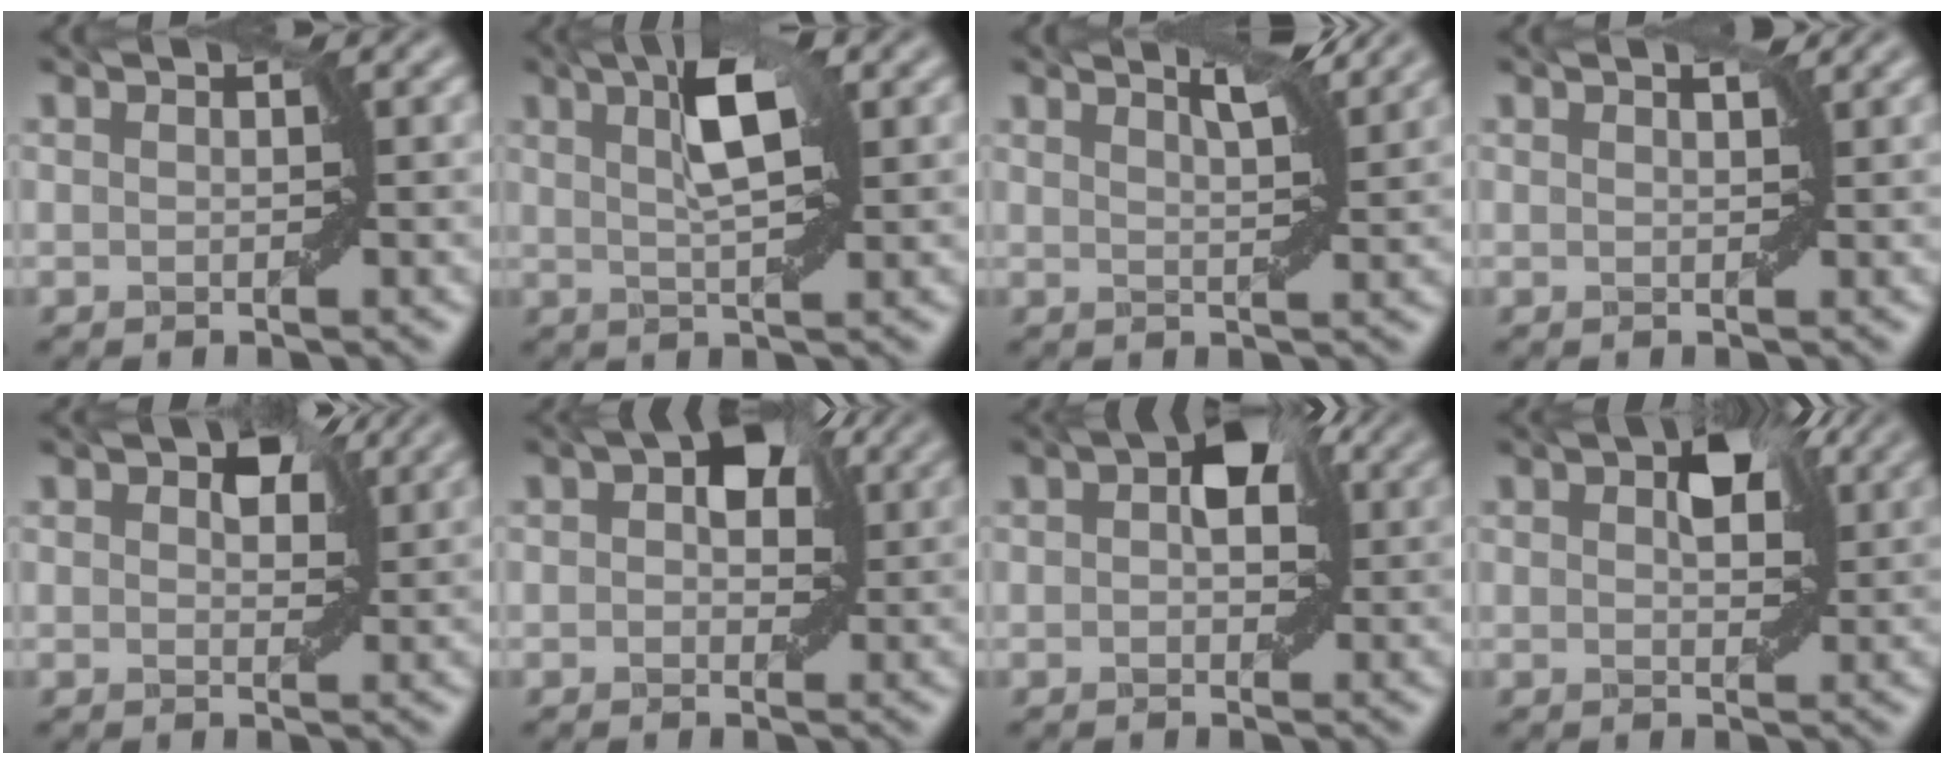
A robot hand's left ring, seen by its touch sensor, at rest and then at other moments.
{"total": 4.9, "force": [1.9, 1.4, 4.3], "torque": [-0.073, 0.007, 0.028]}
{"total": 3.7, "force": [2.8, 0.7, 2.3], "torque": [-0.022, 0.005, 0.030]}
{"total": 0.9, "force": [0.8, 0.0, 0.5], "torque": [-0.005, 0.002, 0.014]}
{"total": 3.2, "force": [1.5, 1.8, 2.2], "torque": [-0.033, 0.003, 0.022]}
{"total": 4.7, "force": [1.7, 2.8, 3.4], "torque": [-0.038, 0.008, 0.018]}
{"total": 5.1, "force": [1.5, 3.0, 3.9], "torque": [-0.048, 0.008, 0.016]}
{"total": 4.2, "force": [1.6, 2.3, 3.1], "torque": [-0.050, 0.005, 0.026]}